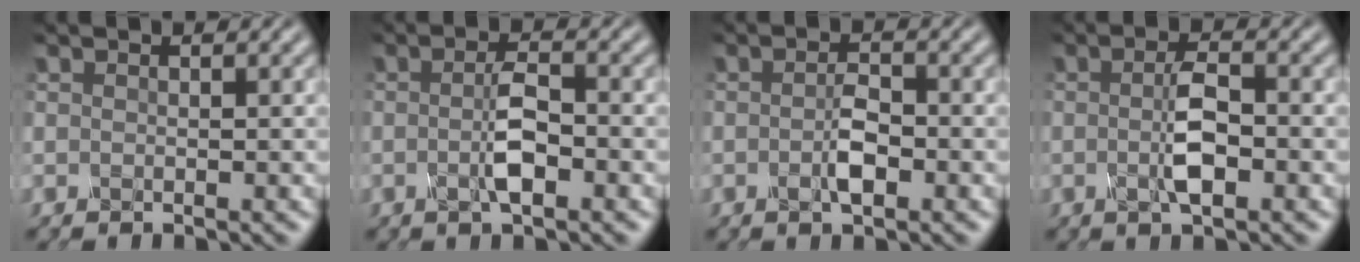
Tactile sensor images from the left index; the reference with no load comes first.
{"total": 2.5, "force": [-0.6, 0.4, 2.4], "torque": [-0.049, 0.006, -0.016]}
{"total": 1.8, "force": [-0.6, 0.4, 1.6], "torque": [-0.035, 0.005, -0.015]}
{"total": 2.7, "force": [-0.4, 0.6, 2.7], "torque": [-0.055, 0.005, -0.012]}